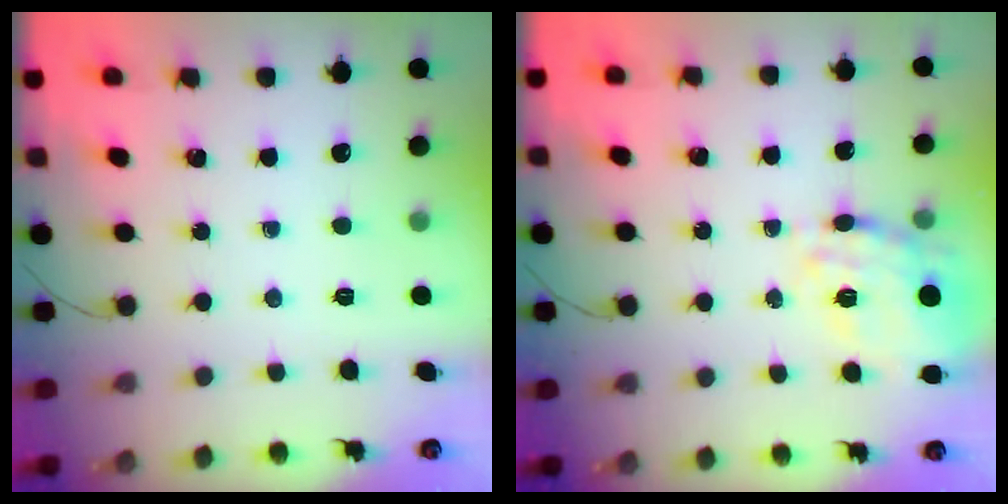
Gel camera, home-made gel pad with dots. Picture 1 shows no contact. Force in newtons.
{"total": 18.0, "press": 17.7, "slide": 2.9}